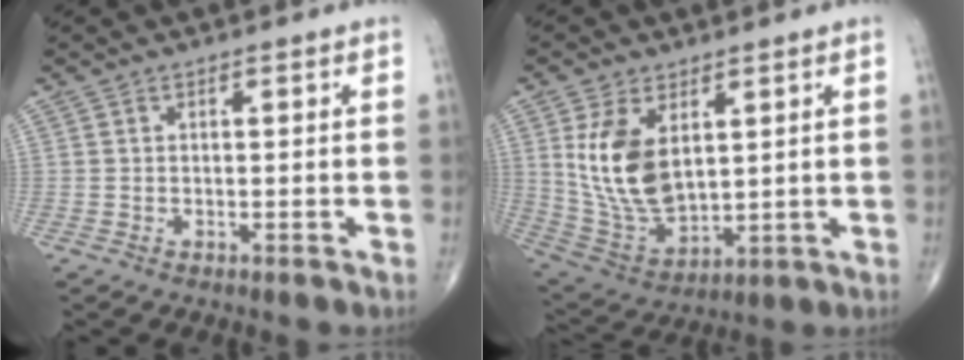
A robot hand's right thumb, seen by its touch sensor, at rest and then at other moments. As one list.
[{"total": 13.7, "force": [3.6, 7.9, 10.5], "torque": [-0.187, -0.020, 0.089]}]